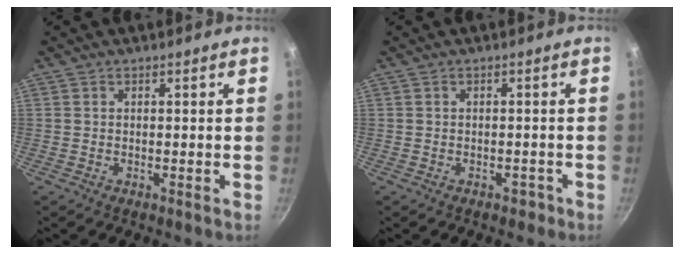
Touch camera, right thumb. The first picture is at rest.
{"total": 1.6, "force": [-0.9, 1.1, 0.6], "torque": [0.004, 0.018, -0.002]}